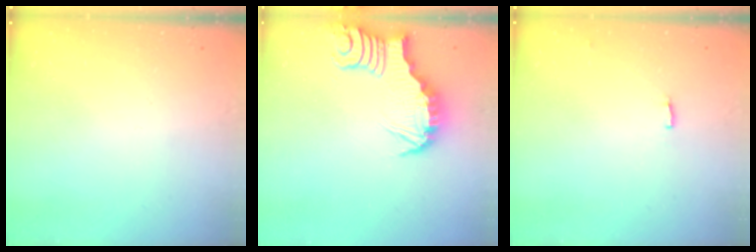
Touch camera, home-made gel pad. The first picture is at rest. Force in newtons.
{"total": 3.6, "press": 3.6, "slide": 0.2}
{"total": 2.7, "press": 2.6, "slide": 0.5}